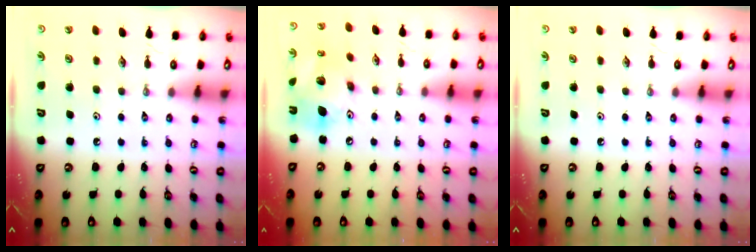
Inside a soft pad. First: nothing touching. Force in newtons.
{"total": 15.1, "press": 14.8, "slide": 3.1}
{"total": 0.0}